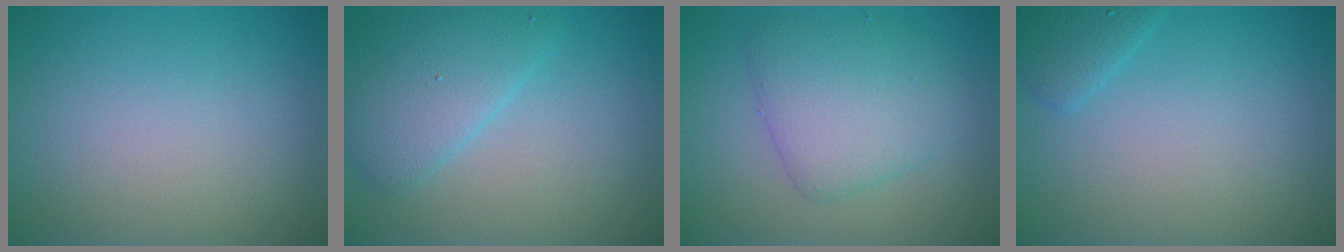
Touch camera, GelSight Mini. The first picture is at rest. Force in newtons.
{"total": 3.9, "press": 3.9, "slide": 0.2}
{"total": 4.7, "press": 4.7, "slide": 0.2}
{"total": 1.6, "press": 1.6, "slide": 0.1}